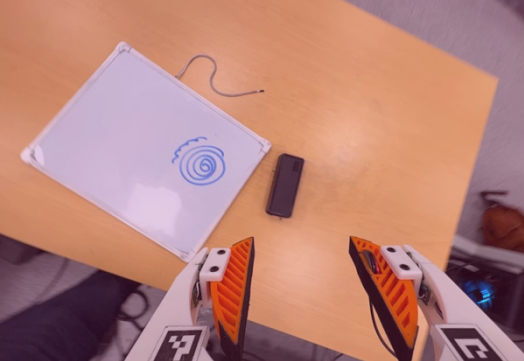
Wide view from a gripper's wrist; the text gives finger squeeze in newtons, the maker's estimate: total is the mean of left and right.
{"total": 0.0}